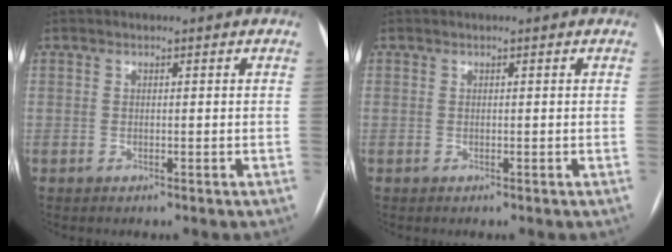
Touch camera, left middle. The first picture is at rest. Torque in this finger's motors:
{"motor_torque": [-0.02, 0.05, -0.03, -0.01]}